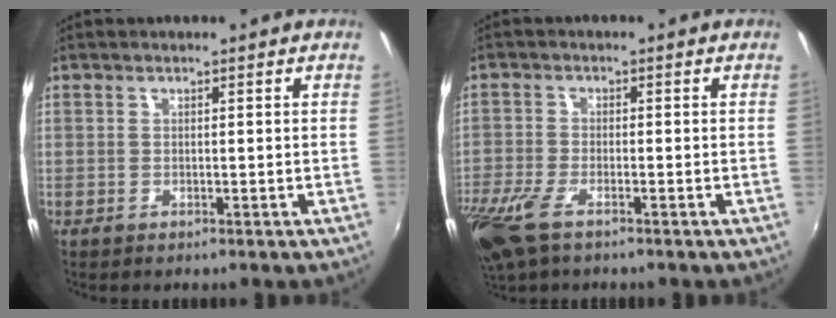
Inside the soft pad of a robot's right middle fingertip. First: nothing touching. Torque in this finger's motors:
{"motor_torque": [1.04, -1.10, 0.21, 0.16]}